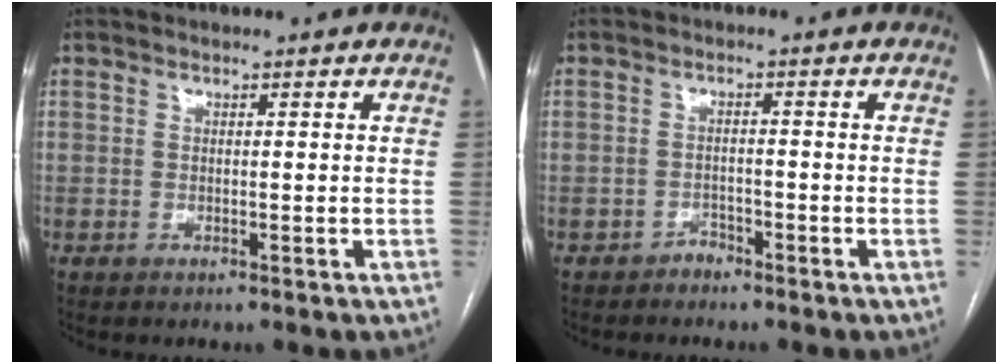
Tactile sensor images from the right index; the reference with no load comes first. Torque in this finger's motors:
{"motor_torque": [-0.11, 0.03, -0.24, -0.08]}